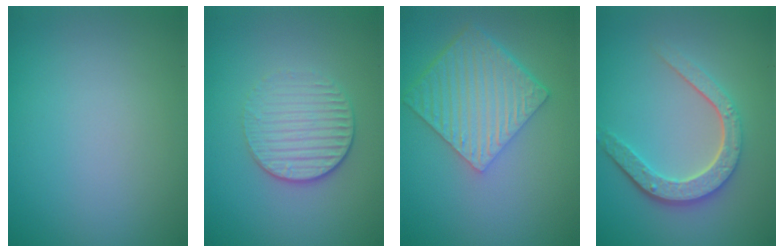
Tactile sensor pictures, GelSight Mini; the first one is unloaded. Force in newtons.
{"total": 3.0, "press": 2.7, "slide": 1.3}
{"total": 6.9, "press": 4.9, "slide": 4.8}
{"total": 4.7, "press": 3.6, "slide": 3.0}